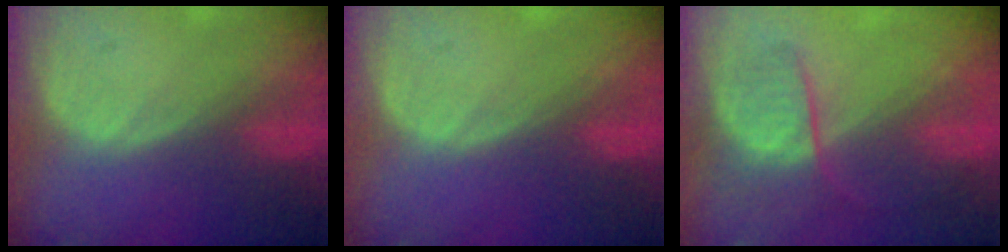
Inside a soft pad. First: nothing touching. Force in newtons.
{"total": 0.0}
{"total": 6.6, "press": 6.2, "slide": 2.3}